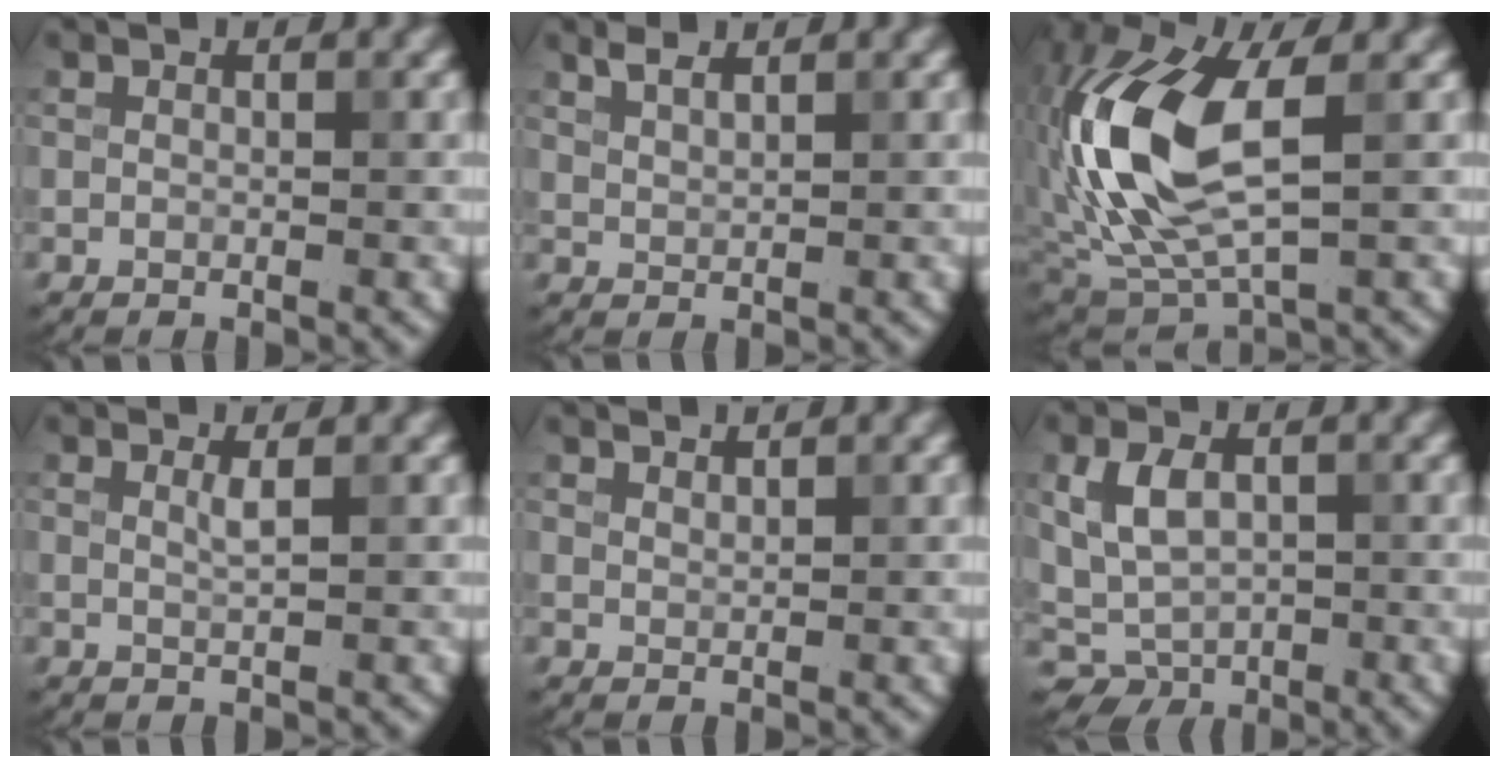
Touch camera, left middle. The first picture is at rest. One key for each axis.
{"total": 1.5, "fx": 1.3, "fy": 0.4, "fz": 0.7, "tx": -0.016, "ty": 0.004, "tz": 0.026}
{"total": 12.5, "fx": 0.9, "fy": 6.1, "fz": 10.8, "tx": -0.255, "ty": 0.006, "tz": 0.011}
{"total": 0.9, "fx": 0.4, "fy": 0.2, "fz": 0.8, "tx": -0.013, "ty": -0.001, "tz": 0.005}
{"total": 1.0, "fx": 1.0, "fy": 0.0, "fz": 0.0, "tx": 0.003, "ty": 0.000, "tz": 0.017}
{"total": 4.5, "fx": 0.2, "fy": 3.3, "fz": 3.0, "tx": -0.054, "ty": -0.004, "tz": 0.005}